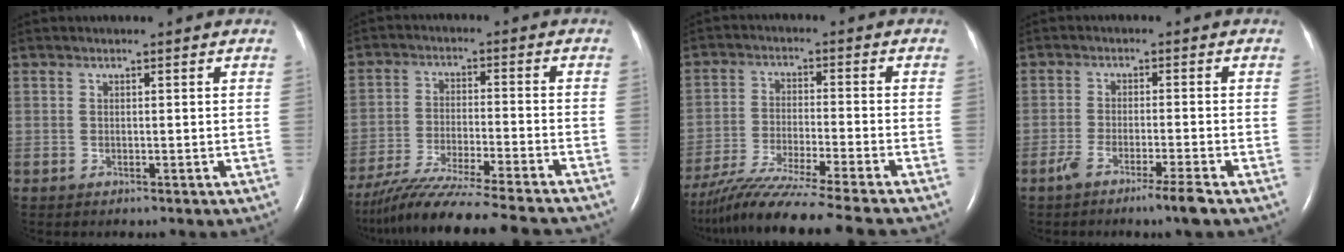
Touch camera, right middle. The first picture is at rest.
{"total": 20.8, "force": [-18.5, -0.5, 9.4], "torque": [-0.154, -0.054, -0.286]}
{"total": 17.6, "force": [-15.3, -2.1, 8.5], "torque": [-0.158, -0.048, -0.253]}
{"total": 4.8, "force": [-3.3, -0.5, 3.5], "torque": [-0.065, -0.010, -0.064]}